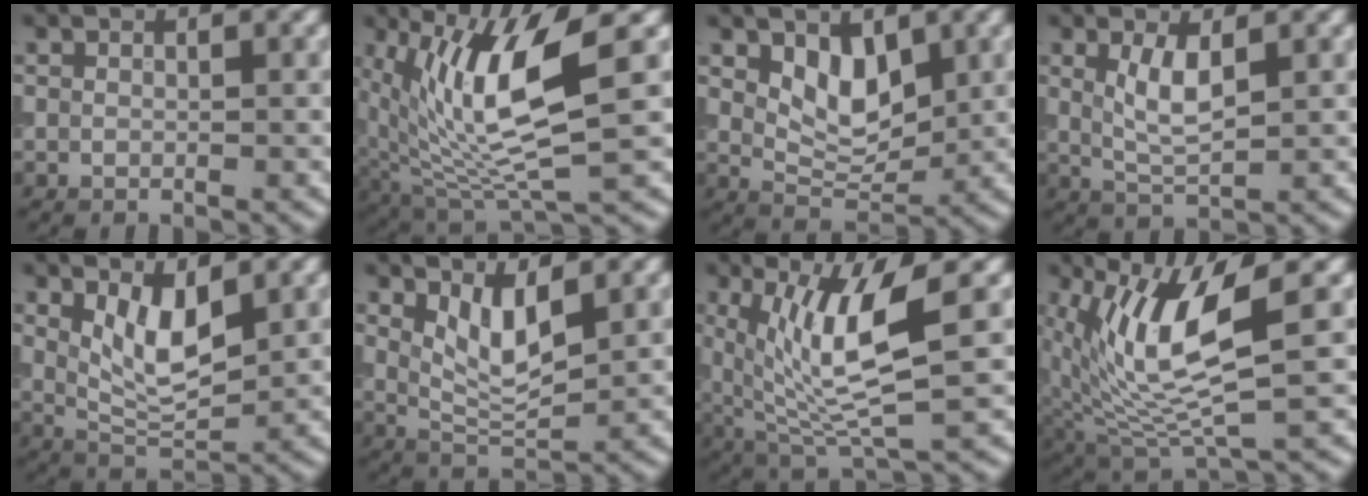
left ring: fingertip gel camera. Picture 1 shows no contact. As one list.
[{"total": 9.6, "force": [2.4, 2.8, 8.9], "torque": [-0.178, -0.012, 0.049]}, {"total": 3.9, "force": [1.5, 2.1, 2.9], "torque": [-0.051, -0.008, 0.030]}, {"total": 3.3, "force": [1.0, 1.0, 3.0], "torque": [-0.063, -0.005, 0.021]}, {"total": 4.8, "force": [1.6, 1.9, 4.1], "torque": [-0.081, -0.010, 0.035]}, {"total": 4.1, "force": [1.7, 1.4, 3.5], "torque": [-0.074, -0.010, 0.036]}, {"total": 7.9, "force": [1.9, 1.9, 7.4], "torque": [-0.146, -0.011, 0.042]}, {"total": 8.3, "force": [2.3, 2.5, 7.6], "torque": [-0.164, -0.011, 0.048]}]